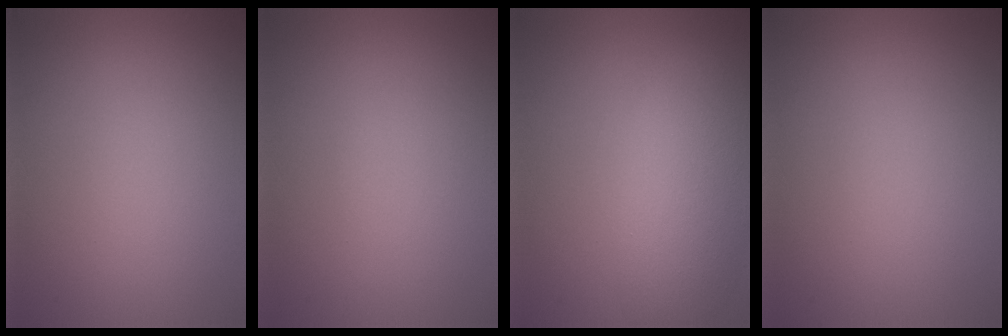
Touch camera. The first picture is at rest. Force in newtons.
{"total": 0.0}
{"total": 7.0, "press": 7.0, "slide": 0.6}
{"total": 0.0}